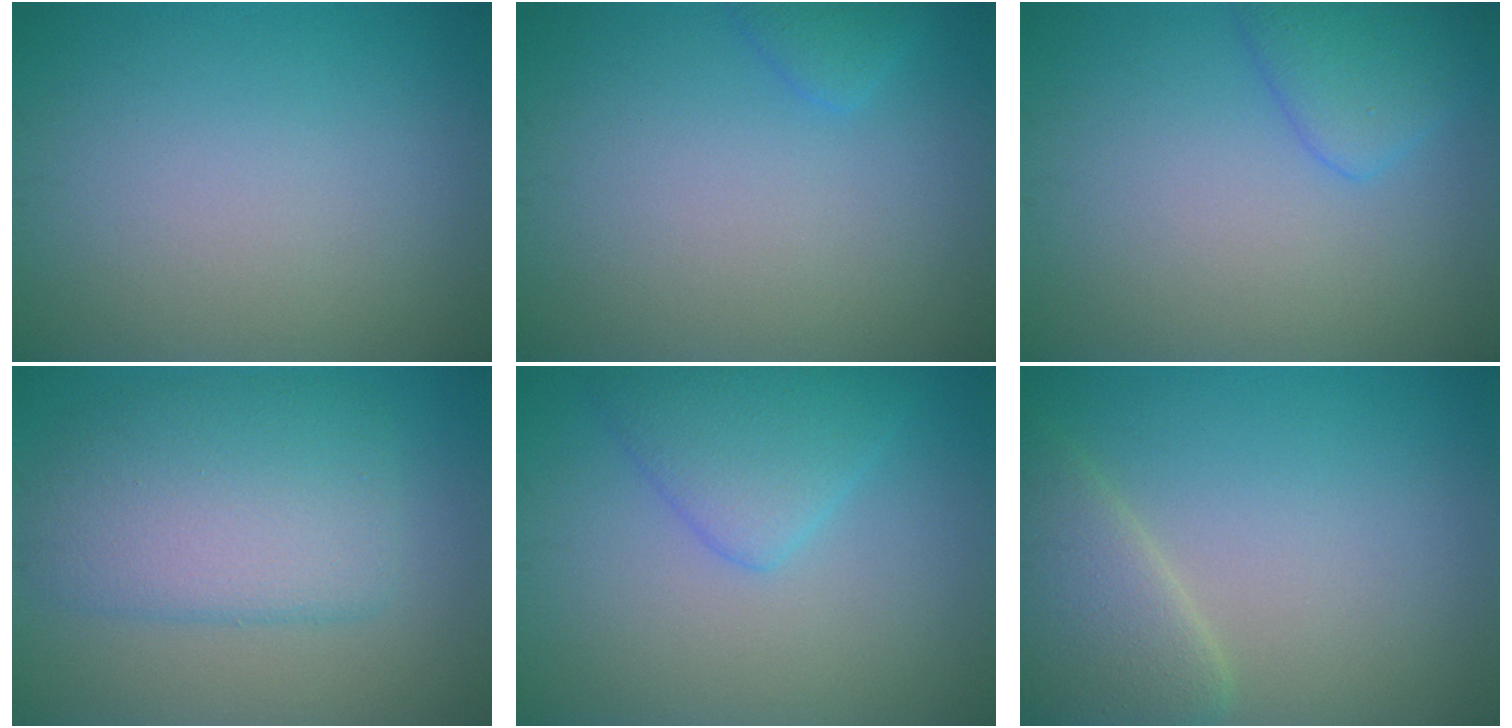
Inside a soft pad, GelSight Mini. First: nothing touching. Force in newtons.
{"total": 1.3, "press": 1.3, "slide": 0.1}
{"total": 2.9, "press": 2.9, "slide": 0.2}
{"total": 6.6, "press": 6.6, "slide": 0.4}
{"total": 3.6, "press": 3.6, "slide": 0.1}
{"total": 4.4, "press": 4.4, "slide": 0.2}